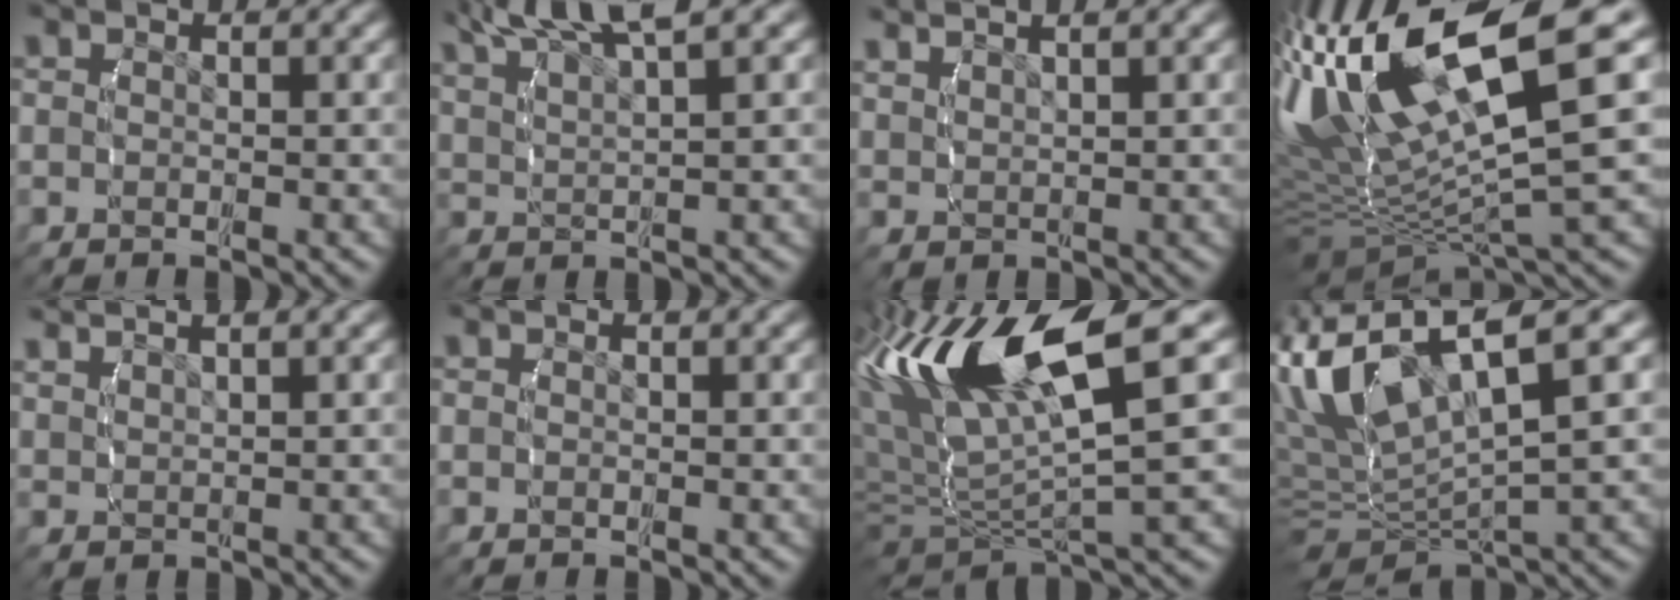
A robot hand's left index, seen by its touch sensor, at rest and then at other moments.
{"total": 5.6, "force": [5.1, 0.3, 2.4], "torque": [-0.041, 0.013, 0.090]}
{"total": 3.4, "force": [3.1, 0.0, 1.5], "torque": [-0.013, 0.014, 0.058]}
{"total": 15.3, "force": [3.3, 8.6, 12.2], "torque": [-0.253, -0.024, 0.072]}
{"total": 3.0, "force": [2.8, -0.2, 1.2], "torque": [-0.009, 0.013, 0.053]}
{"total": 0.0}
{"total": 11.5, "force": [3.8, 5.4, 9.5], "torque": [-0.199, 0.006, 0.072]}
{"total": 10.4, "force": [3.3, 5.8, 7.9], "torque": [-0.178, -0.014, 0.069]}